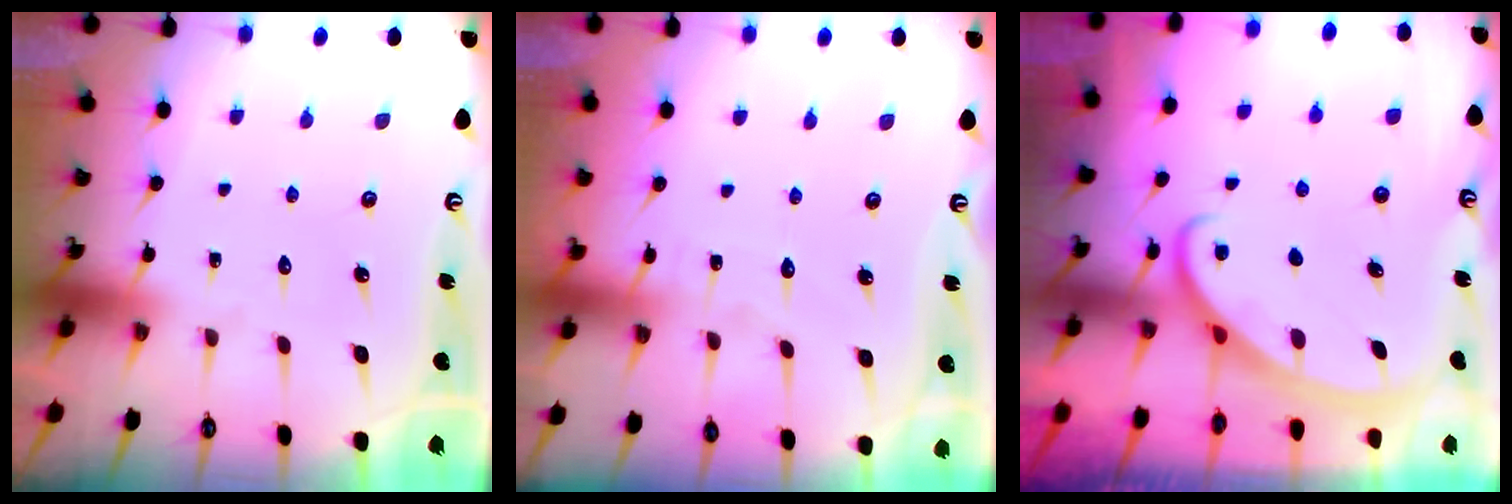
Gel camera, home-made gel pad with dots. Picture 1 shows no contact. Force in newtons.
{"total": 3.7, "press": 3.7, "slide": 0.3}
{"total": 2.9, "press": 2.9, "slide": 0.3}